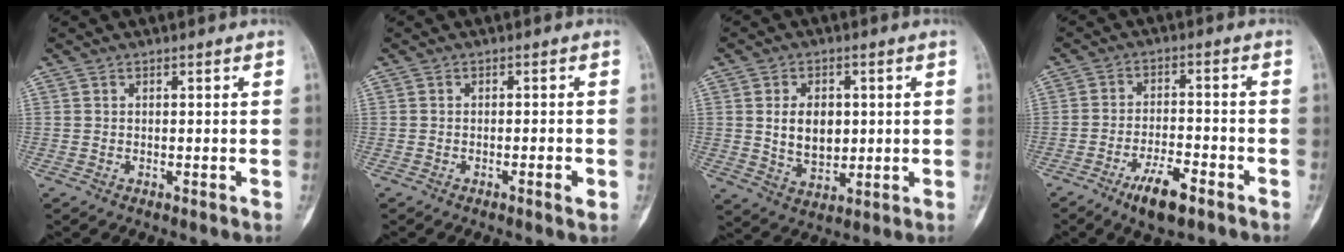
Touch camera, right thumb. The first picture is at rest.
{"total": 1.9, "force": [-0.8, 0.2, 1.7], "torque": [-0.027, 0.000, -0.013]}
{"total": 8.4, "force": [1.1, 5.8, 5.9], "torque": [-0.070, -0.012, 0.026]}
{"total": 7.9, "force": [-5.0, 2.6, 5.6], "torque": [-0.098, 0.022, -0.082]}